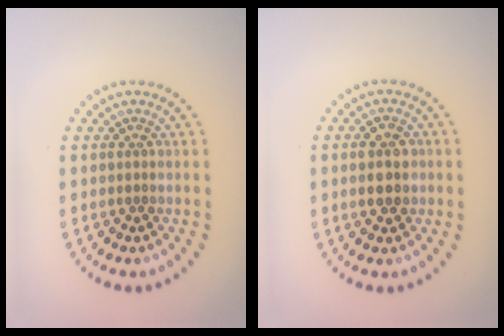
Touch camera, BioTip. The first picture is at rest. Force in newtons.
{"total": 2.8, "press": 2.8, "slide": 0.1}